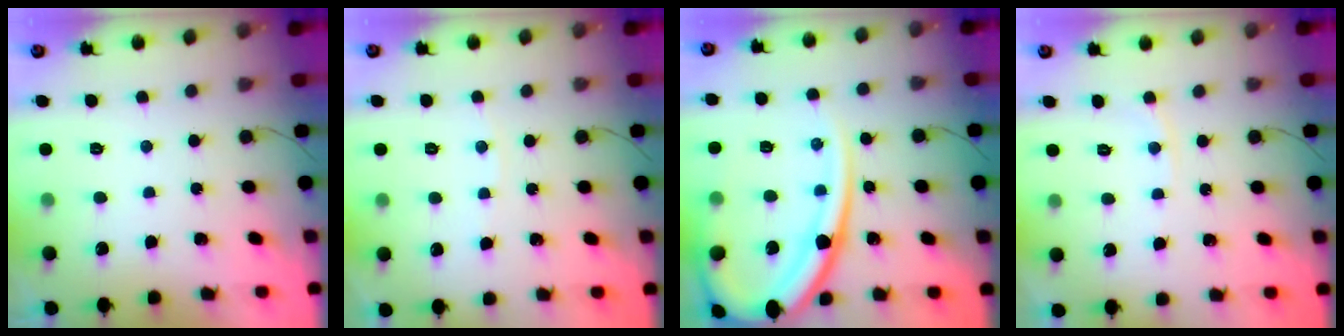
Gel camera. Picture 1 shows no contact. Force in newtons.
{"total": 2.0, "press": 2.0, "slide": 0.3}
{"total": 19.2, "press": 19.0, "slide": 2.7}
{"total": 3.6, "press": 3.5, "slide": 0.5}